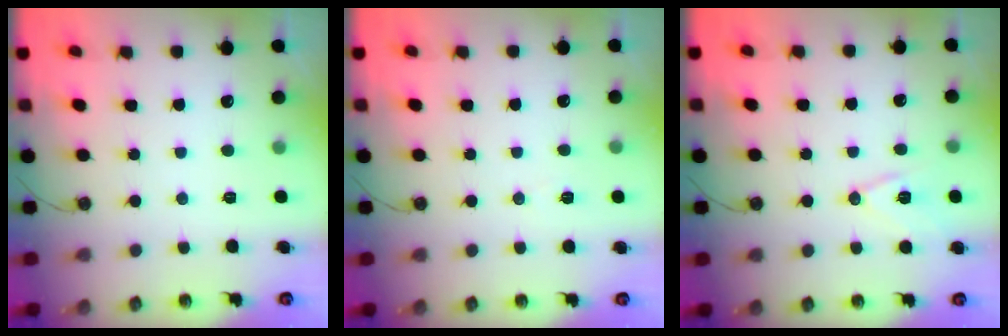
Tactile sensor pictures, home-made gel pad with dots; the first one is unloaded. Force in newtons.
{"total": 5.5, "press": 3.3, "slide": 4.4}
{"total": 9.2, "press": 8.5, "slide": 3.6}